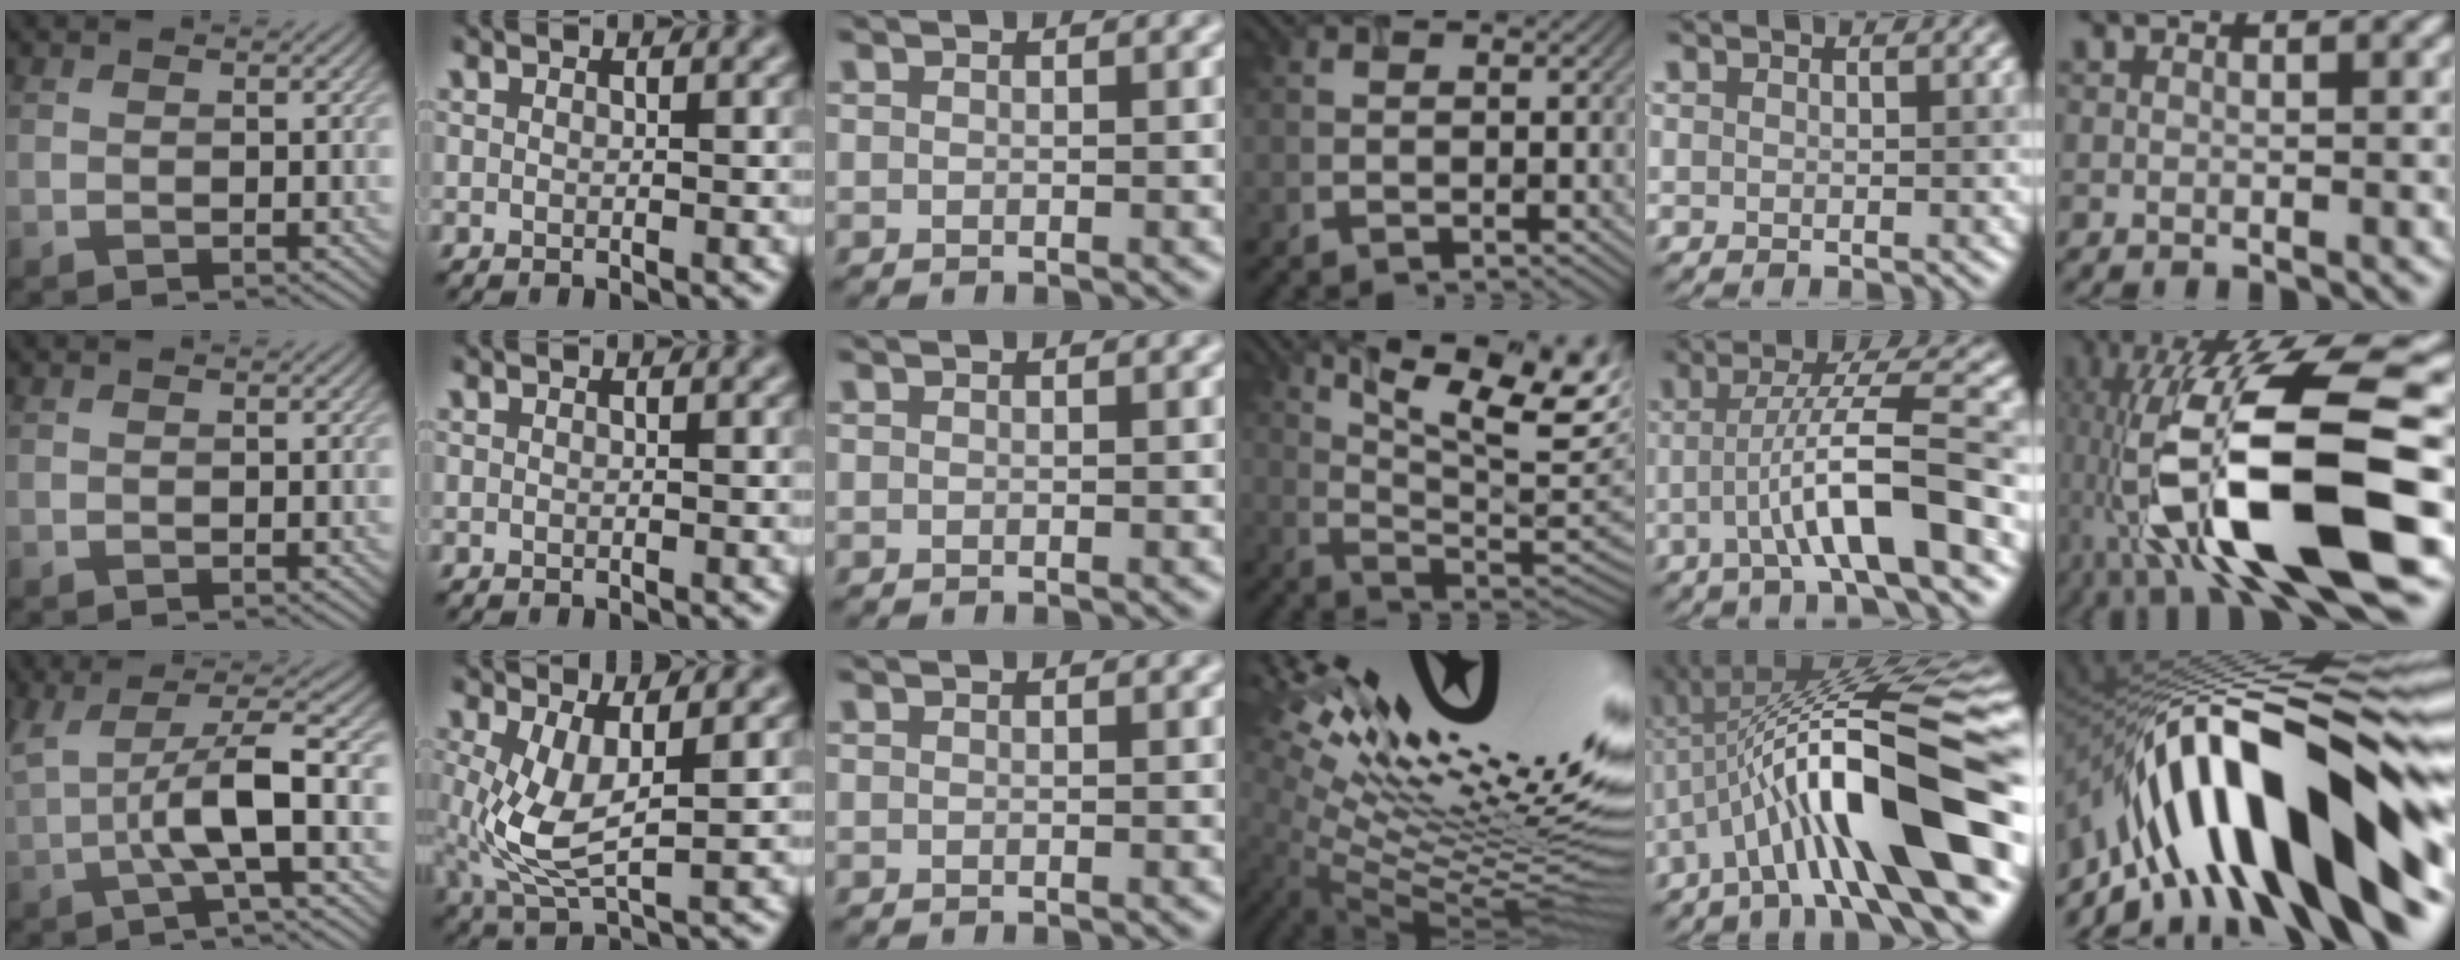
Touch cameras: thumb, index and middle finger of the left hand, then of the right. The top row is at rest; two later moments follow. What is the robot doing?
{"motion": "screw", "object": "timer"}